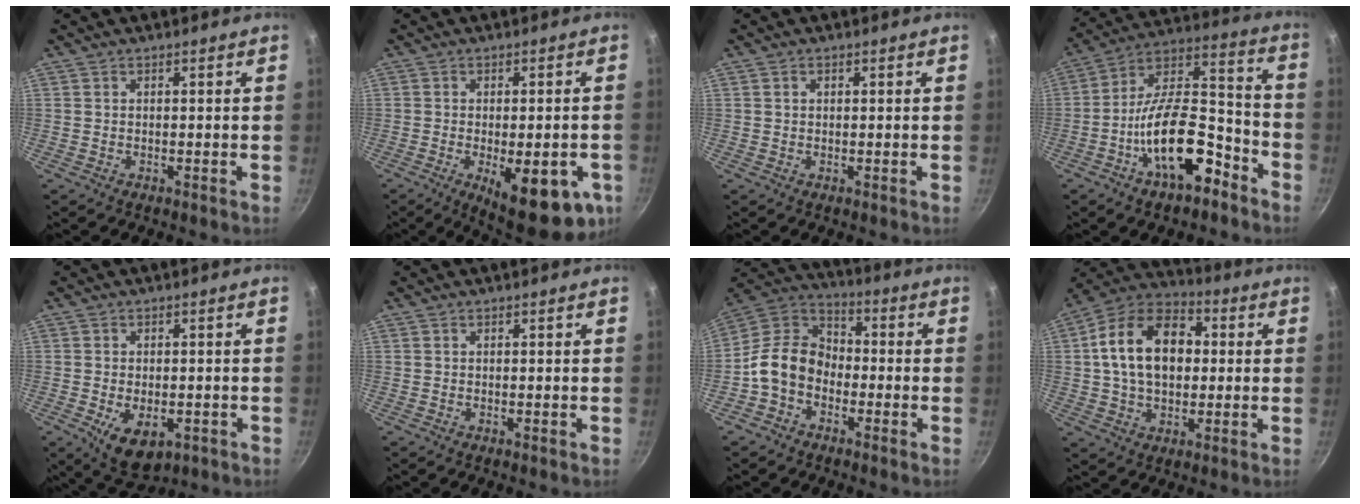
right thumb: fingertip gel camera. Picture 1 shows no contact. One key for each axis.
{"total": 16.2, "fx": -5.5, "fy": 5.9, "fz": 14.0, "tx": -0.151, "ty": -0.004, "tz": -0.063}
{"total": 0.9, "fx": 0.3, "fy": 0.7, "fz": 0.4, "tx": -0.005, "ty": 0.004, "tz": 0.005}
{"total": 19.1, "fx": -9.0, "fy": 8.8, "fz": 14.4, "tx": -0.205, "ty": 0.080, "tz": -0.156}
{"total": 7.8, "fx": -2.5, "fy": 4.7, "fz": 5.8, "tx": -0.076, "ty": -0.003, "tz": -0.022}
{"total": 0.0}
{"total": 11.7, "fx": -3.4, "fy": 8.9, "fz": 6.8, "tx": -0.085, "ty": 0.045, "tz": -0.089}
{"total": 17.8, "fx": 2.0, "fy": 12.1, "fz": 12.8, "tx": -0.187, "ty": 0.028, "tz": 0.018}